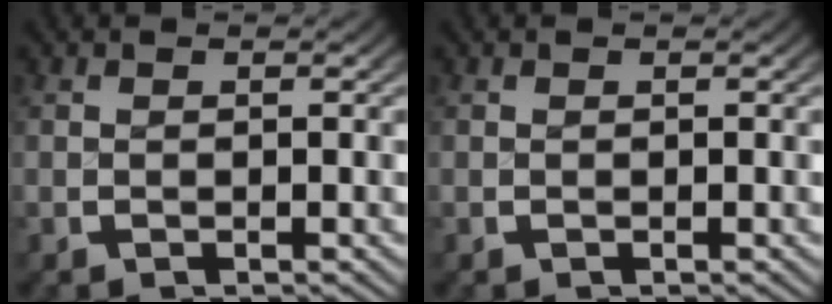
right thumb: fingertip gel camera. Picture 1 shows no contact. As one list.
[{"total": 0.0}]